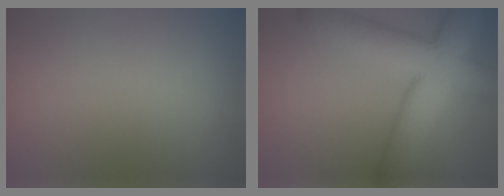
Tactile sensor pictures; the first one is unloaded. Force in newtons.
{"total": 10.8, "press": 10.7, "slide": 0.8}